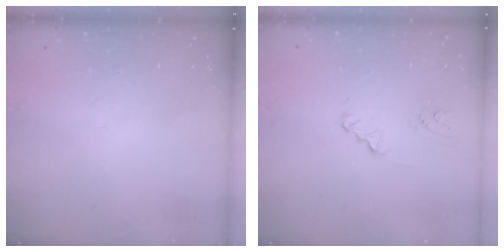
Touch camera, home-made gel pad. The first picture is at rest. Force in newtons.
{"total": 2.4, "press": 2.4, "slide": 0.3}